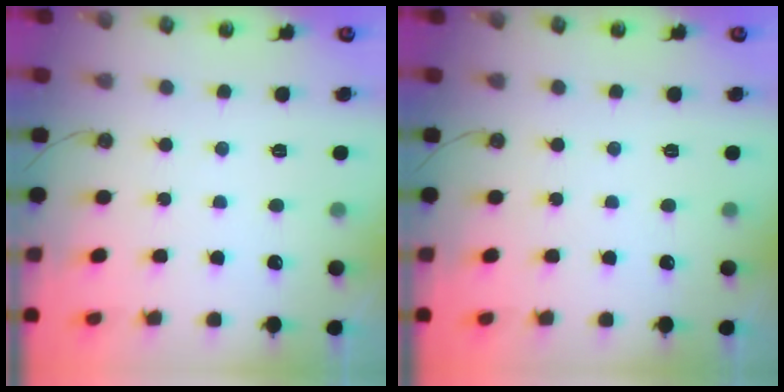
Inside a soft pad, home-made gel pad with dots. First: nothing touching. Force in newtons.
{"total": 0.0}